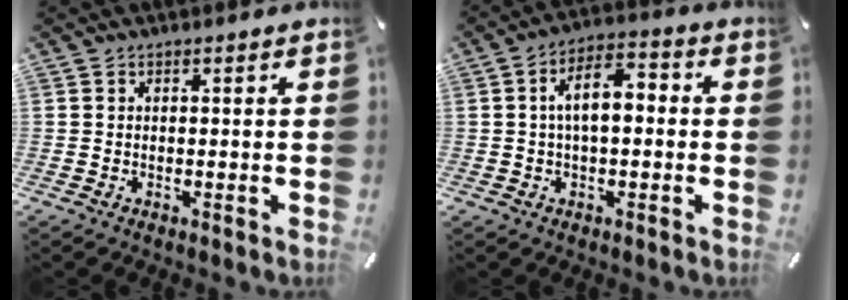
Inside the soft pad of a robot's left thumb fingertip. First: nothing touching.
{"total": 9.4, "force": [0.0, 4.8, 8.1], "torque": [-0.135, 0.013, -0.002]}